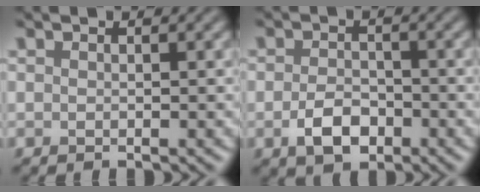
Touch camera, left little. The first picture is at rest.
{"total": 3.3, "force": [-1.4, 2.1, 2.1], "torque": [-0.040, -0.001, -0.033]}